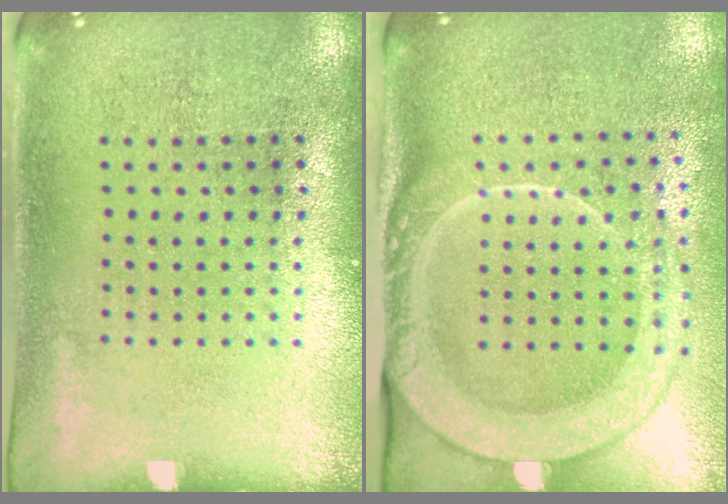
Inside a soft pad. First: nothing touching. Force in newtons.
{"total": 2.5, "press": 2.0, "slide": 1.5}